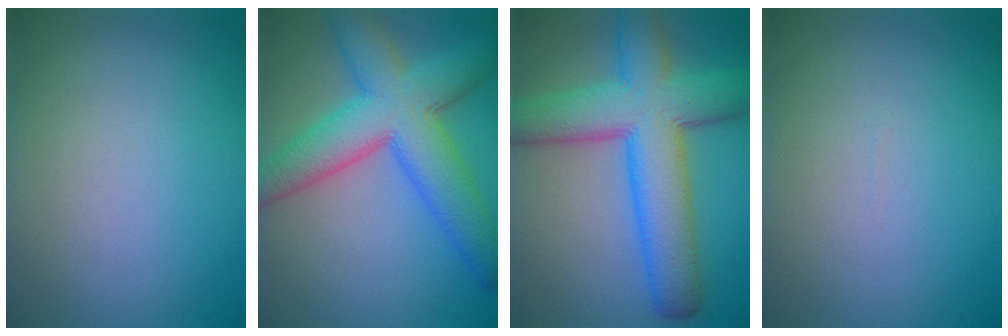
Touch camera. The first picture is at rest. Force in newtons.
{"total": 8.8, "press": 8.8, "slide": 0.1}
{"total": 9.7, "press": 9.7, "slide": 0.2}
{"total": 0.0}